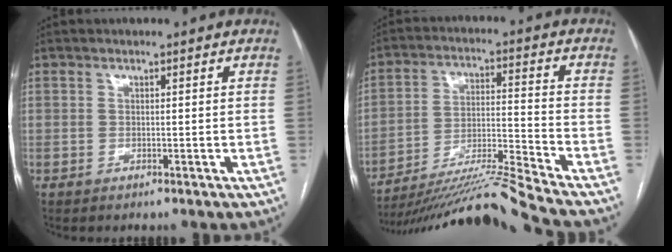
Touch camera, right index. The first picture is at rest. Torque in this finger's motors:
{"motor_torque": [-0.20, -1.03, 0.36, 0.11]}